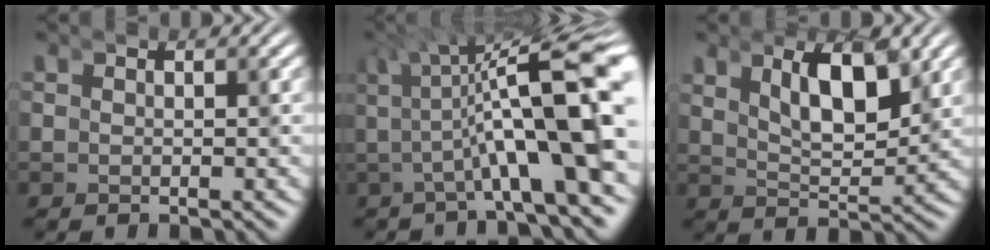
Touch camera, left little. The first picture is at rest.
{"total": 7.7, "force": [-1.9, 2.3, 7.1], "torque": [-0.098, -0.004, -0.034]}
{"total": 5.7, "force": [0.8, 3.0, 4.8], "torque": [-0.079, -0.010, 0.012]}